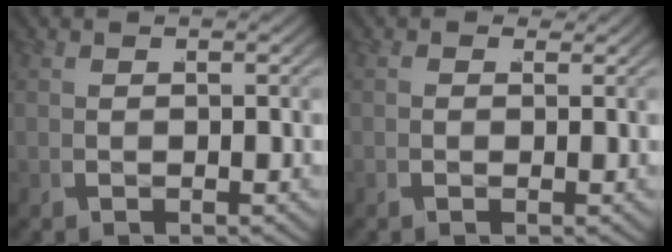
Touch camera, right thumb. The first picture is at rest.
{"total": 0.6, "force": [0.4, 0.4, -0.2], "torque": [0.006, 0.003, -0.002]}